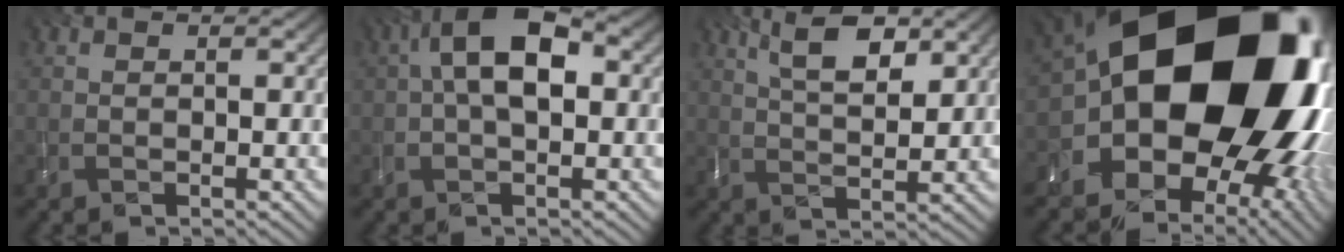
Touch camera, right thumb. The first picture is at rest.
{"total": 7.9, "force": [0.6, 3.9, 6.8], "torque": [-0.127, 0.016, 0.001]}
{"total": 6.1, "force": [3.3, 1.9, 4.7], "torque": [-0.086, 0.005, 0.065]}
{"total": 22.4, "force": [0.5, 17.2, 14.3], "torque": [-0.233, -0.063, 0.005]}